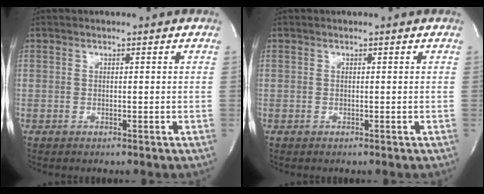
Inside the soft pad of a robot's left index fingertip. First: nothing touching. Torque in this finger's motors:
{"motor_torque": [-0.08, -0.06, -0.08, 0.01]}